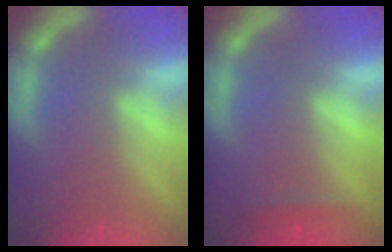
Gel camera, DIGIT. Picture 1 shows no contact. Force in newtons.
{"total": 1.4}